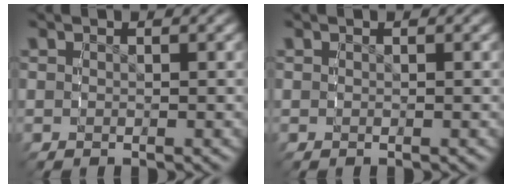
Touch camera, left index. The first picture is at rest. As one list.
[{"total": 0.0}]